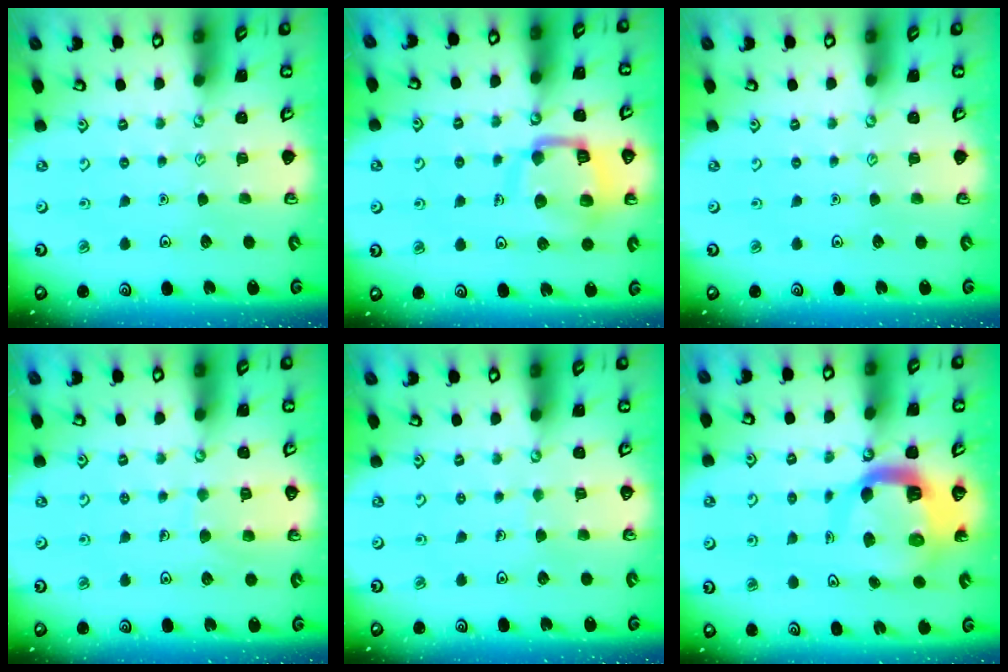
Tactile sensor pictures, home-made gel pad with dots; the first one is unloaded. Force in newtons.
{"total": 13.1, "press": 13.0, "slide": 1.5}
{"total": 0.0}
{"total": 6.7, "press": 6.7, "slide": 0.4}
{"total": 2.6, "press": 2.6, "slide": 0.2}
{"total": 11.3, "press": 11.2, "slide": 1.5}